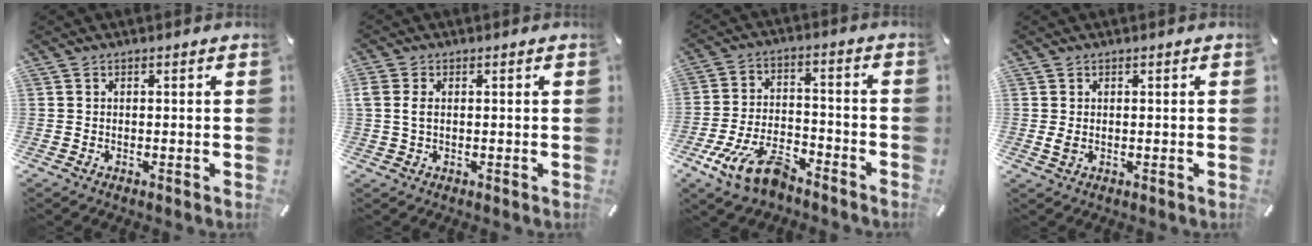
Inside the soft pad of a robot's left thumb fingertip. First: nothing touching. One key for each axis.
{"total": 2.9, "fx": 0.4, "fy": 1.9, "fz": 2.1, "tx": -0.051, "ty": 0.003, "tz": 0.004}
{"total": 13.4, "fx": -8.8, "fy": 5.9, "fz": 8.2, "tx": -0.166, "ty": 0.043, "tz": -0.162}
{"total": 1.4, "fx": 0.1, "fy": 0.8, "fz": 1.2, "tx": -0.023, "ty": -0.006, "tz": -0.002}